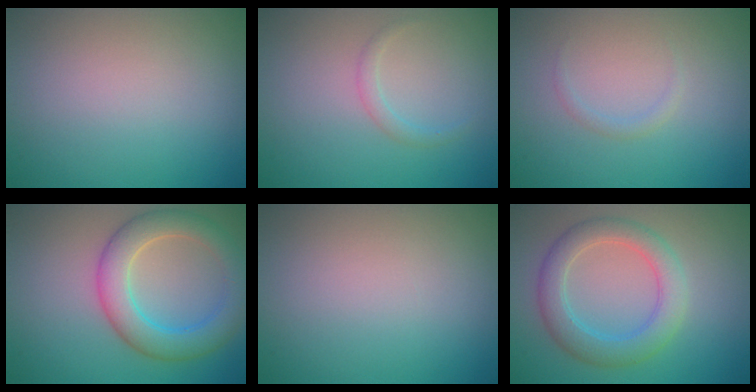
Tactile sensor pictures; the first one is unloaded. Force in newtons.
{"total": 1.1, "press": 1.1, "slide": 0.1}
{"total": 0.7, "press": 0.7, "slide": 0.1}
{"total": 5.6, "press": 5.6, "slide": 0.5}
{"total": 0.0}
{"total": 4.3, "press": 4.3, "slide": 0.0}